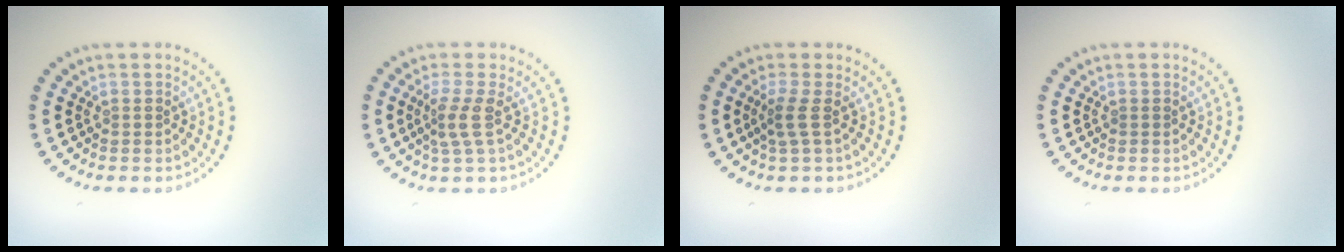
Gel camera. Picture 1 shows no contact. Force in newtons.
{"total": 2.3, "press": 1.6, "slide": 1.6}
{"total": 1.8, "press": 1.2, "slide": 1.4}
{"total": 0.0}